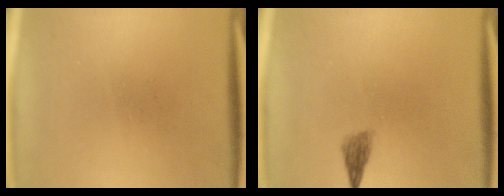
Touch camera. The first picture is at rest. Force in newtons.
{"total": 1.8}